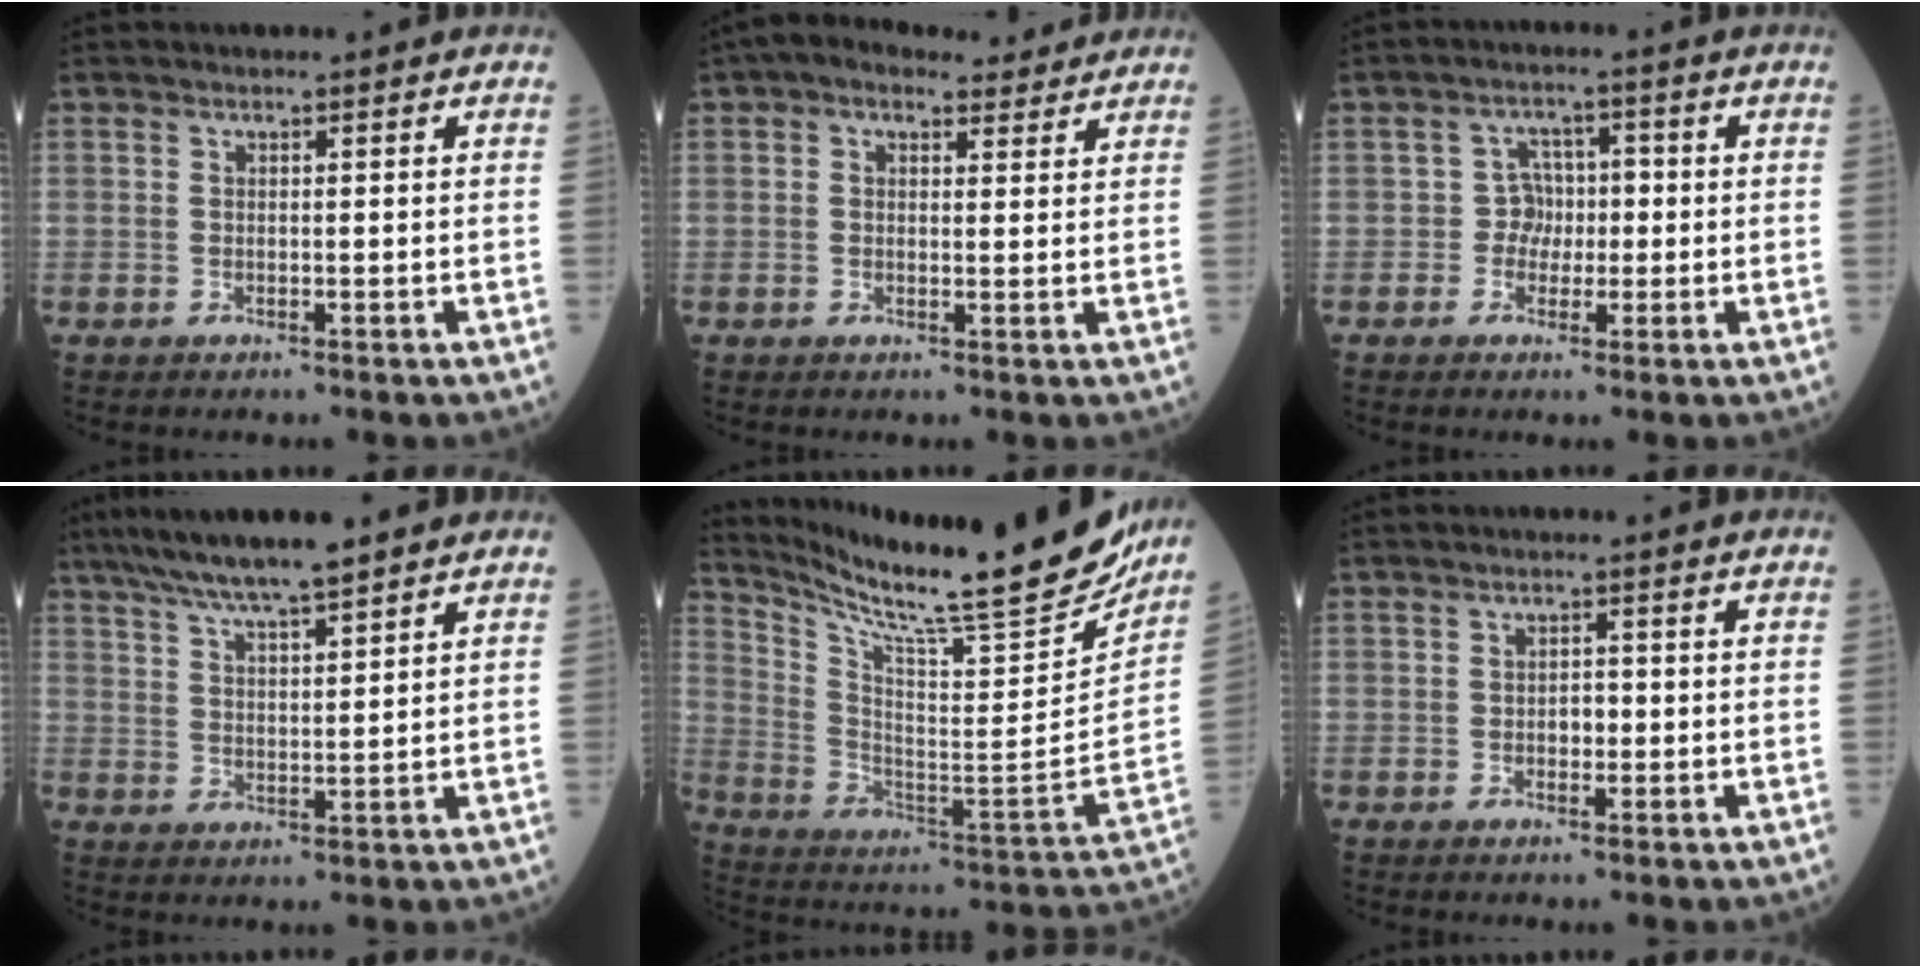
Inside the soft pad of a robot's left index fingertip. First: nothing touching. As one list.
[{"total": 6.1, "force": [4.7, 3.1, 2.5], "torque": [-0.038, 0.033, 0.070]}, {"total": 3.6, "force": [-0.6, 3.2, 1.4], "torque": [-0.015, 0.011, -0.015]}, {"total": 9.7, "force": [7.9, 0.6, 5.6], "torque": [-0.100, 0.027, 0.137]}, {"total": 25.1, "force": [22.4, 1.3, 11.4], "torque": [-0.204, -0.081, 0.330]}, {"total": 1.7, "force": [-0.3, 1.0, 1.4], "torque": [-0.018, 0.004, -0.004]}]